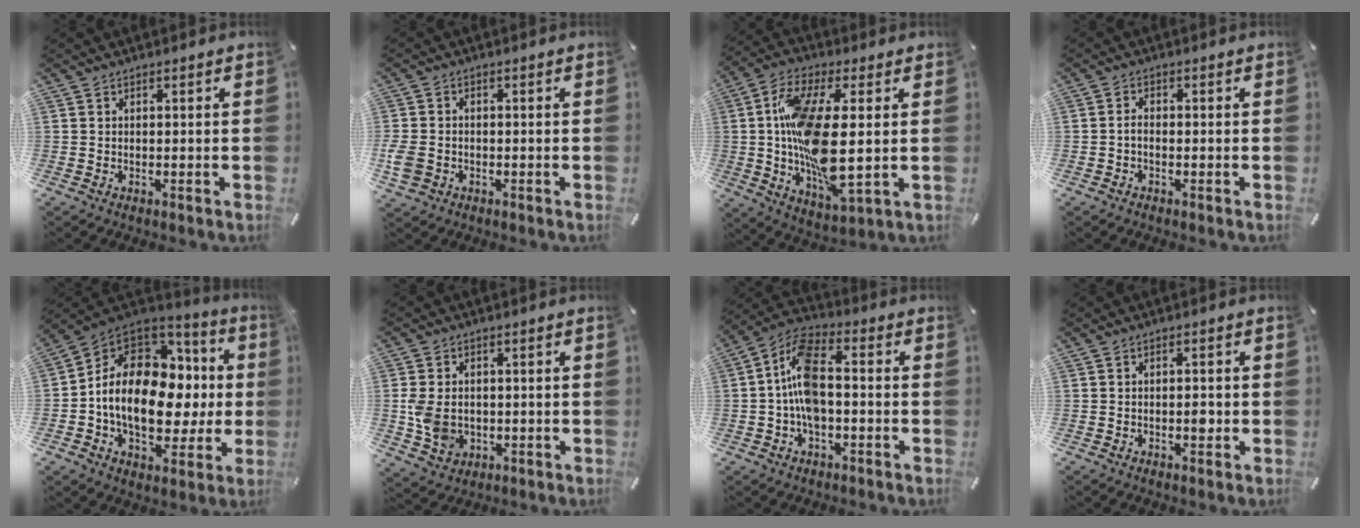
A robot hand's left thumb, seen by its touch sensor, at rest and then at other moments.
{"total": 4.4, "force": [-1.2, 3.6, 2.3], "torque": [-0.057, 0.001, -0.023]}
{"total": 18.3, "force": [0.7, 6.8, 17.0], "torque": [-0.344, -0.015, 0.012]}
{"total": 1.7, "force": [-0.7, 0.8, 1.3], "torque": [-0.025, 0.005, -0.014]}
{"total": 18.0, "force": [-1.7, 12.5, 12.9], "torque": [-0.246, 0.000, -0.027]}
{"total": 7.1, "force": [-0.6, 5.8, 4.1], "torque": [-0.084, 0.001, -0.012]}
{"total": 10.5, "force": [-2.1, 5.6, 8.6], "torque": [-0.181, 0.016, -0.039]}
{"total": 2.2, "force": [-0.6, 1.1, 1.8], "torque": [-0.031, 0.004, -0.011]}